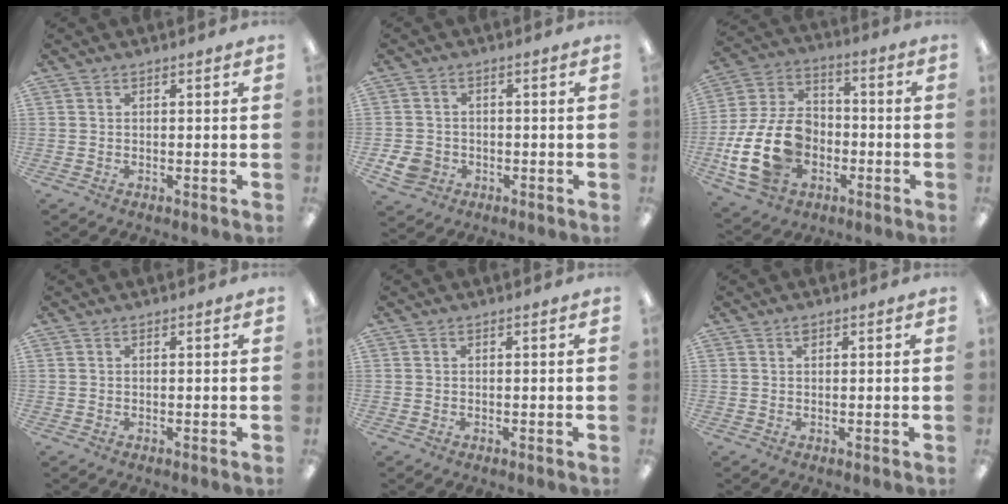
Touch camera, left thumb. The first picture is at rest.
{"total": 4.5, "force": [-1.7, 3.9, 1.5], "torque": [-0.034, 0.004, -0.034]}
{"total": 18.8, "force": [-5.0, 13.0, 12.6], "torque": [-0.264, 0.023, -0.079]}
{"total": 0.0}
{"total": 0.0}
{"total": 1.0, "force": [0.8, 0.5, 0.4], "torque": [-0.003, 0.000, 0.011]}